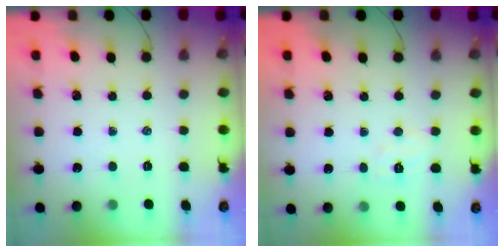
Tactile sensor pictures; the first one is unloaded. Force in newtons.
{"total": 4.0, "press": 3.9, "slide": 0.8}